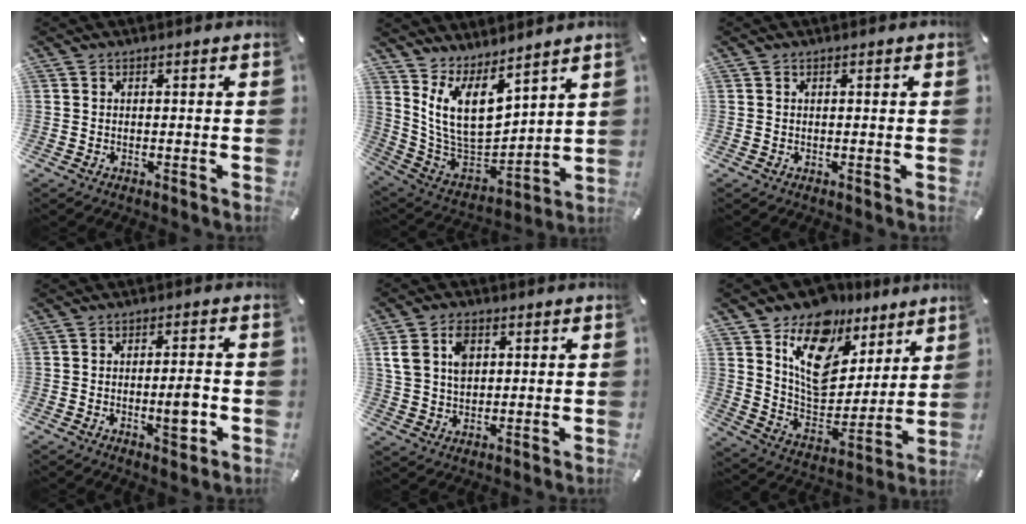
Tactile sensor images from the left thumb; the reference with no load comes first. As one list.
[{"total": 14.5, "force": [7.8, 8.2, 9.1], "torque": [-0.198, -0.061, 0.151]}, {"total": 0.0}, {"total": 6.4, "force": [-1.4, 2.2, 5.9], "torque": [-0.086, 0.005, -0.020]}, {"total": 8.1, "force": [2.8, 6.1, 4.6], "torque": [-0.103, 0.003, 0.047]}, {"total": 14.7, "force": [8.7, 10.1, 6.0], "torque": [-0.092, -0.070, 0.158]}]